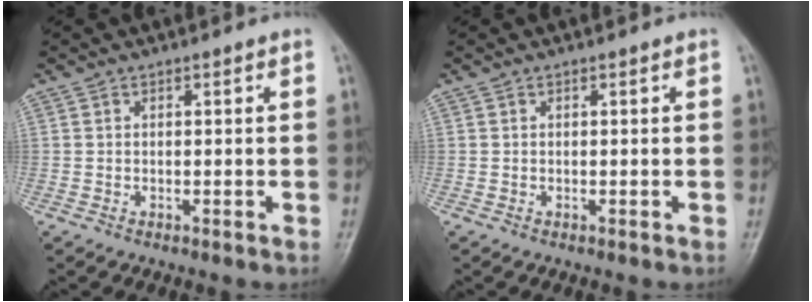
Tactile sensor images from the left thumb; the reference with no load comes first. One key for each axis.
{"total": 0.0}